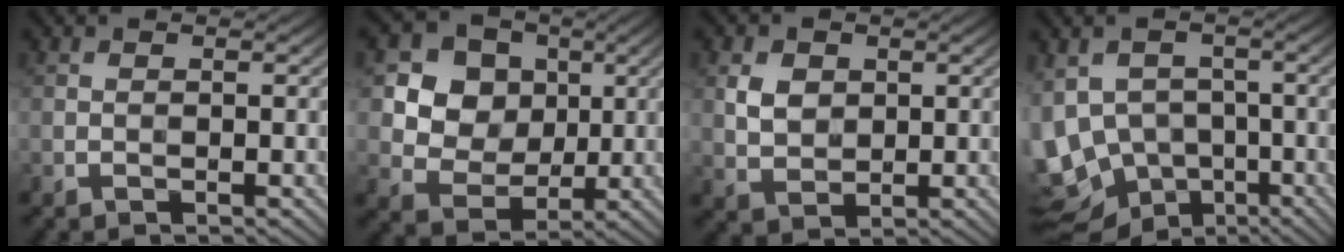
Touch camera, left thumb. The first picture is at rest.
{"total": 9.0, "force": [2.4, 7.7, 4.0], "torque": [-0.104, 0.001, 0.047]}
{"total": 4.0, "force": [1.2, 3.1, 2.2], "torque": [-0.055, -0.001, 0.023]}
{"total": 12.2, "force": [-3.0, 9.4, 7.2], "torque": [-0.183, -0.022, -0.043]}